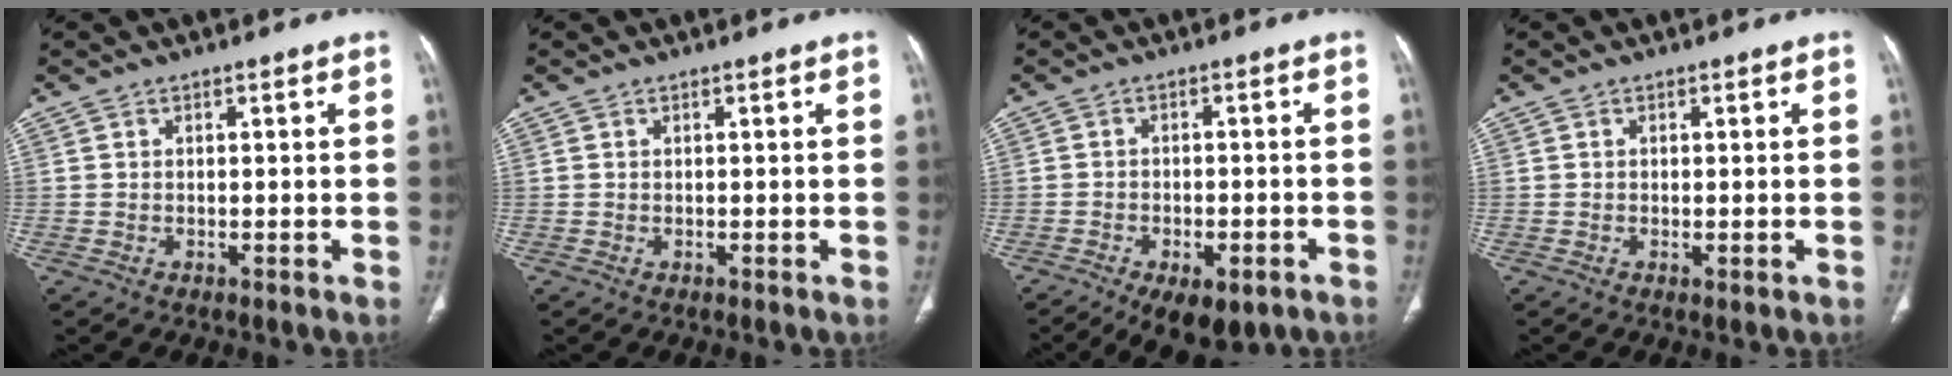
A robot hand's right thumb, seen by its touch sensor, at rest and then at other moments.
{"total": 0.0}
{"total": 11.4, "force": [-6.9, 5.6, 7.1], "torque": [-0.102, 0.016, -0.096]}
{"total": 0.8, "force": [-0.2, 0.3, 0.7], "torque": [-0.015, -0.004, -0.002]}